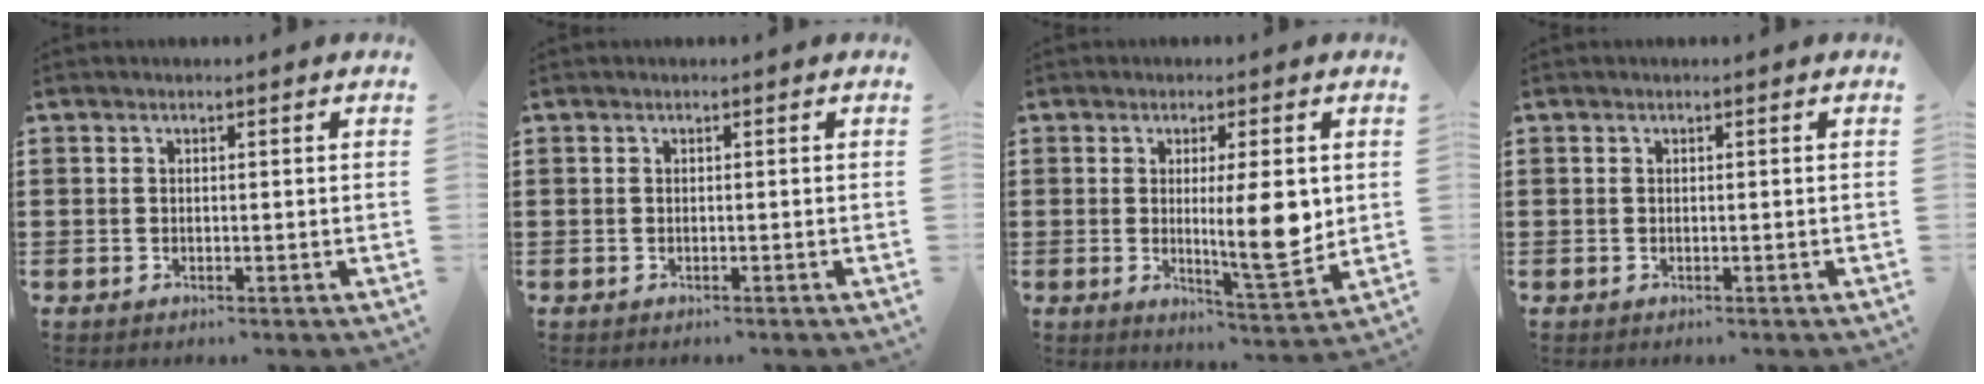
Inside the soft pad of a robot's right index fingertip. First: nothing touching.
{"total": 0.0}
{"total": 8.8, "force": [0.8, 2.0, 8.5], "torque": [-0.120, -0.018, 0.009]}
{"total": 0.0}